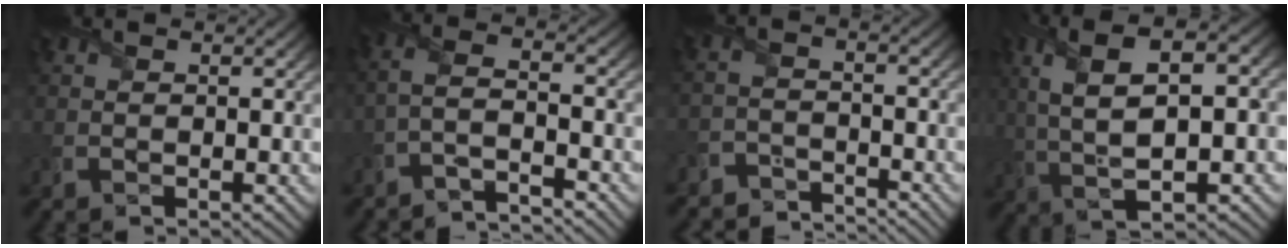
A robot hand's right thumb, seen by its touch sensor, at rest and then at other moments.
{"total": 4.0, "force": [-3.4, 0.4, 2.1], "torque": [-0.049, 0.001, -0.081]}
{"total": 4.1, "force": [-4.1, 0.5, -0.2], "torque": [0.013, 0.002, -0.088]}
{"total": 12.7, "force": [1.9, 5.2, 11.4], "torque": [-0.236, 0.010, 0.036]}